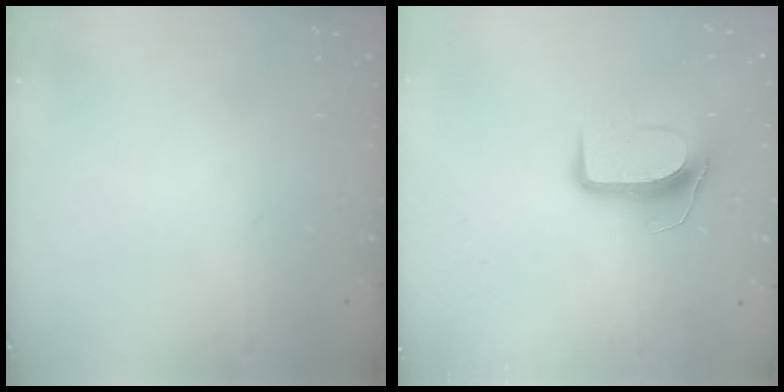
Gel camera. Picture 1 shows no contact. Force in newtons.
{"total": 9.4, "press": 9.4, "slide": 0.3}